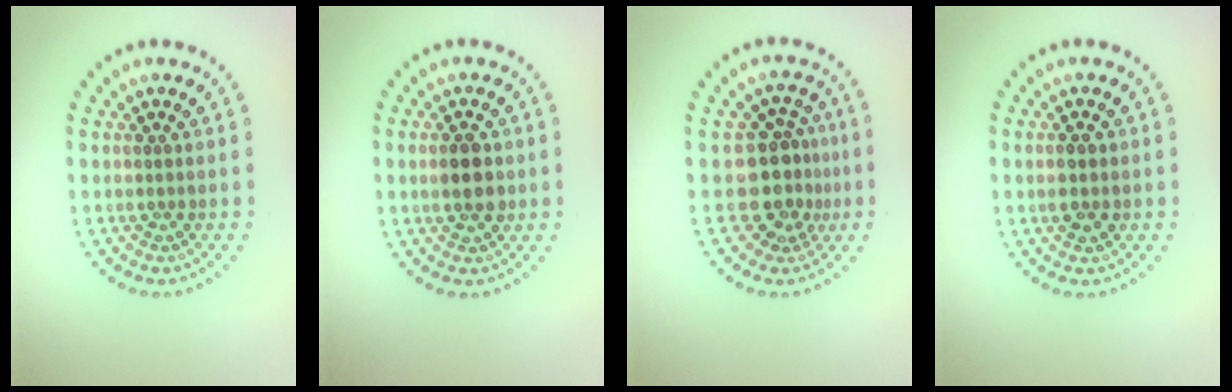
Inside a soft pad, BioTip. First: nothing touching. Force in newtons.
{"total": 2.8, "press": 2.8, "slide": 0.2}
{"total": 3.9, "press": 3.2, "slide": 2.2}
{"total": 2.1, "press": 2.1, "slide": 0.1}